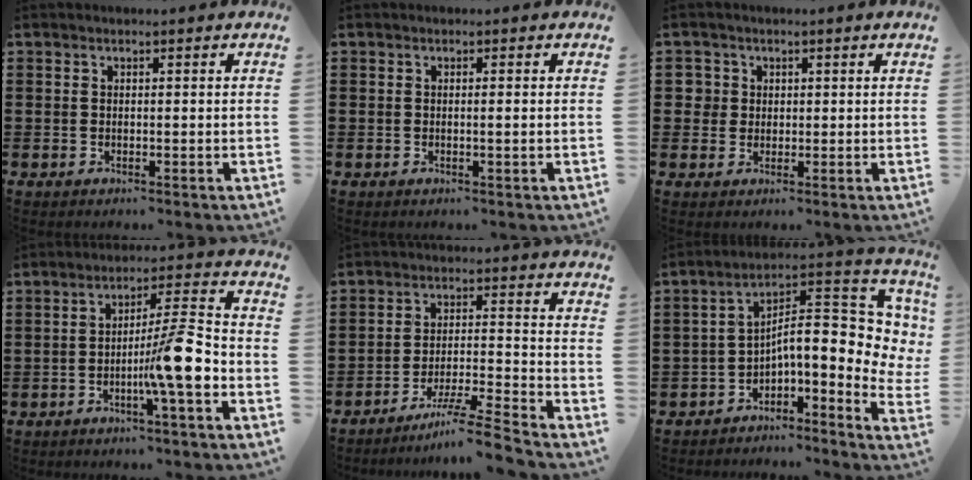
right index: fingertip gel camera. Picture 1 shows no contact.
{"total": 0.9, "force": [-0.1, -0.3, 0.8], "torque": [-0.015, -0.006, -0.001]}
{"total": 2.6, "force": [0.6, 2.5, 0.5], "torque": [-0.022, 0.010, 0.010]}
{"total": 9.9, "force": [-3.2, 0.6, 9.4], "torque": [-0.146, -0.008, -0.060]}
{"total": 7.6, "force": [-6.3, -0.4, 4.2], "torque": [-0.080, -0.007, -0.123]}
{"total": 10.6, "force": [-0.2, 3.2, 10.1], "torque": [-0.154, -0.028, -0.017]}